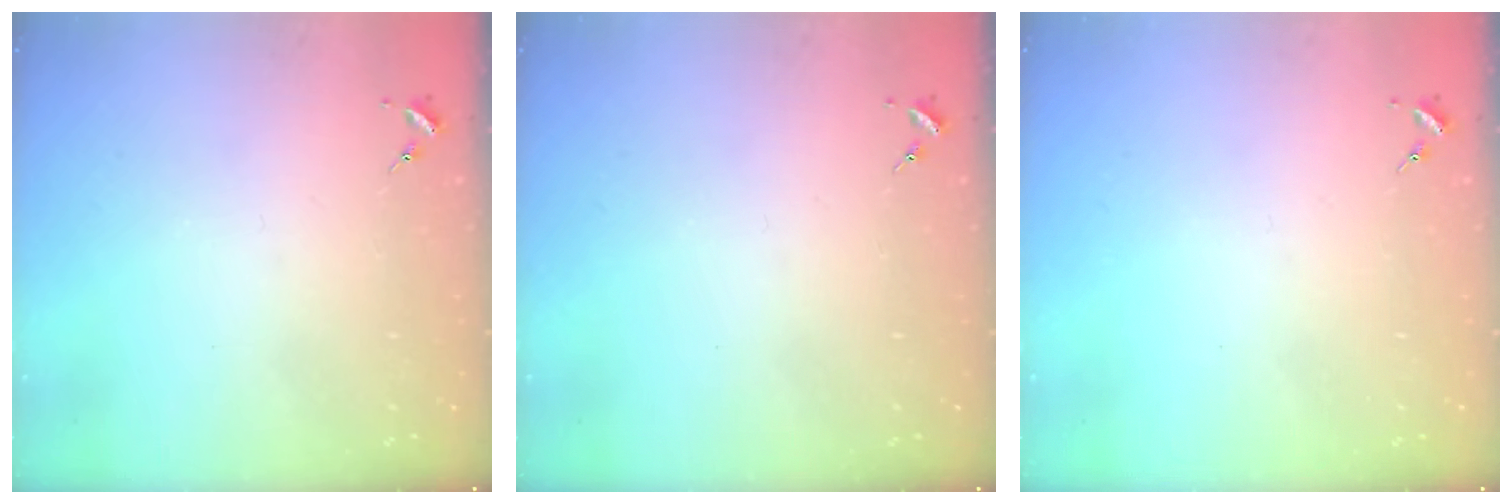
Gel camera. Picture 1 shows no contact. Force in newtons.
{"total": 0.0}
{"total": 0.0}